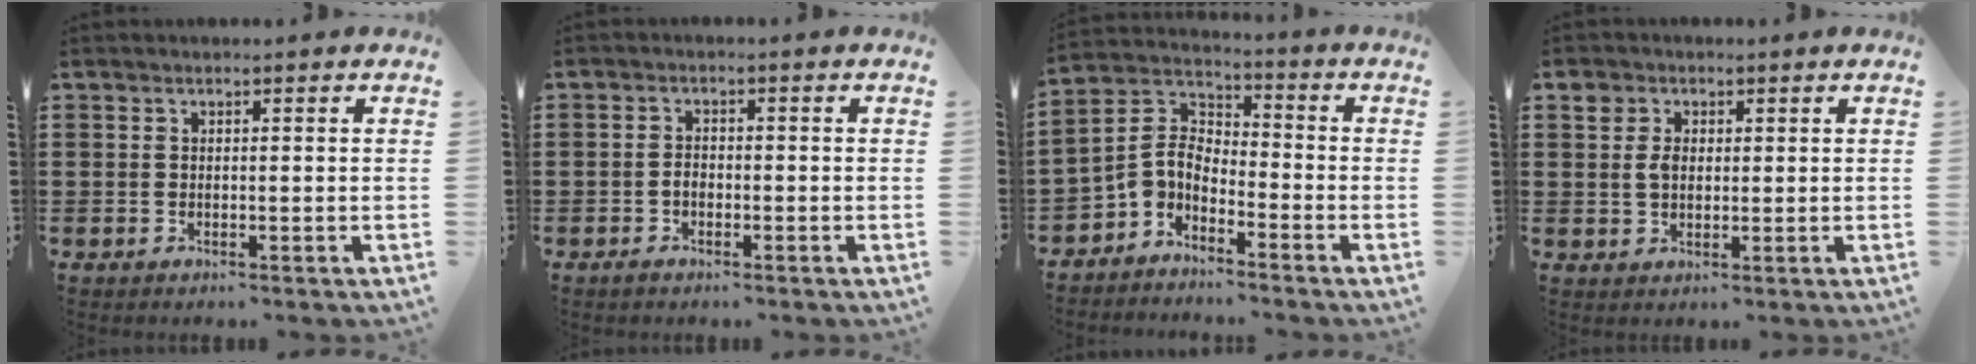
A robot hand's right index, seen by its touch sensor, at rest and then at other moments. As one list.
[{"total": 1.7, "force": [-0.6, 1.0, 1.2], "torque": [-0.025, 0.002, -0.013]}, {"total": 3.7, "force": [-2.3, 2.6, 1.5], "torque": [-0.072, -0.014, -0.062]}, {"total": 3.1, "force": [0.8, 2.4, 1.7], "torque": [-0.043, 0.014, 0.011]}]